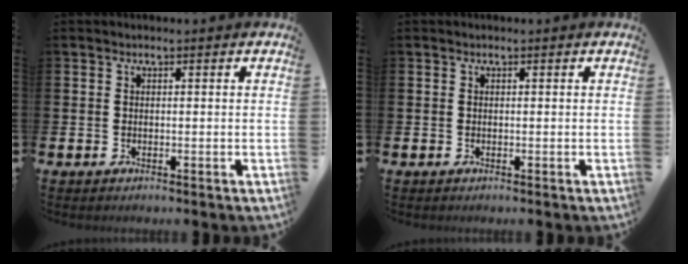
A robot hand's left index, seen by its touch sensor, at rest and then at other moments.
{"total": 0.0}